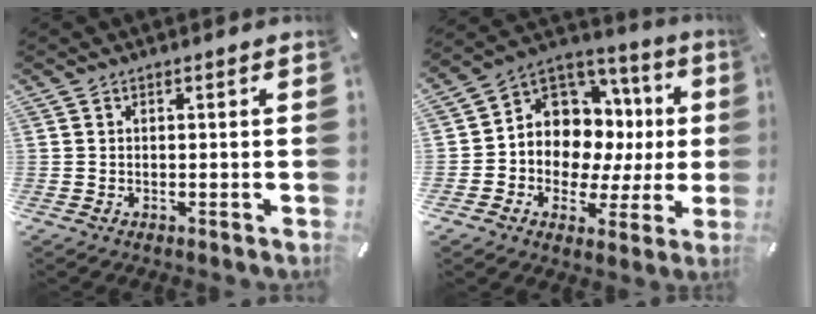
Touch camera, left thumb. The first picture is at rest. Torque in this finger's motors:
{"motor_torque": [2.40, 2.61, 0.51, 0.18, 0.12]}